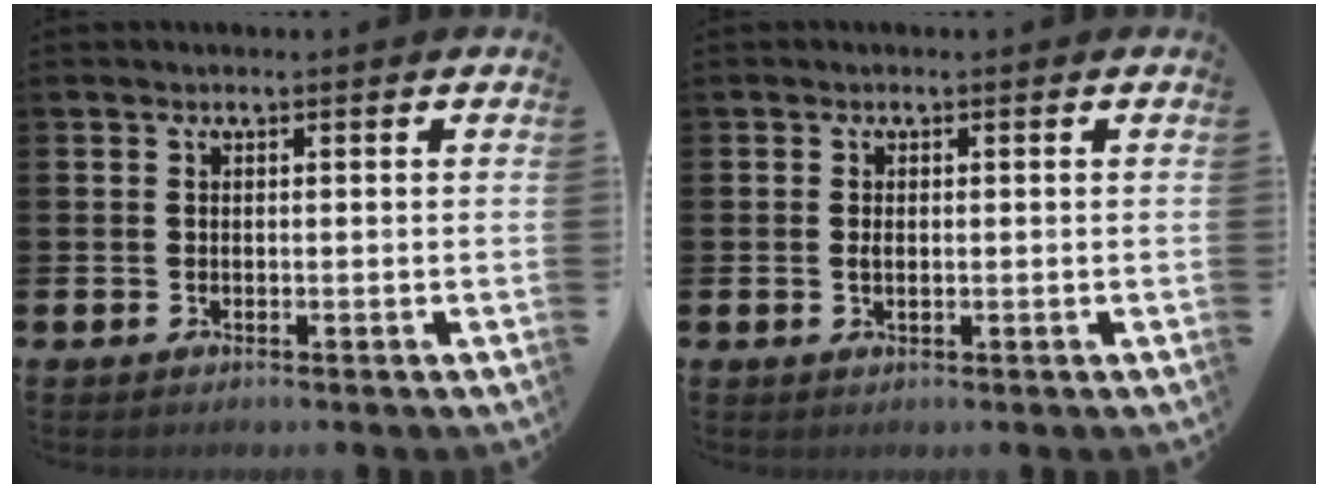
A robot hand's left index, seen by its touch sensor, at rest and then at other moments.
{"total": 1.1, "force": [0.1, 0.5, 1.0], "torque": [-0.013, 0.000, -0.001]}